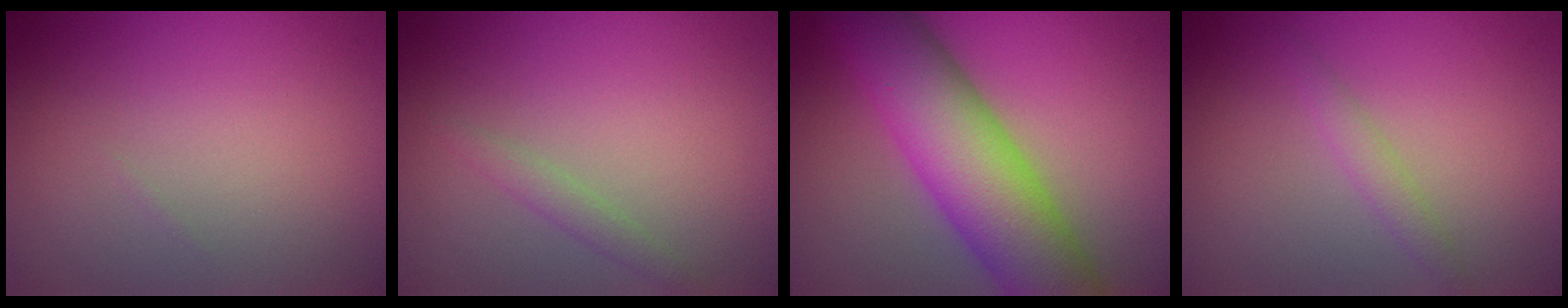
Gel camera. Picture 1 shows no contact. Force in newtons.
{"total": 1.3, "press": 1.3, "slide": 0.1}
{"total": 11.8, "press": 11.8, "slide": 0.3}
{"total": 1.4, "press": 1.4, "slide": 0.0}